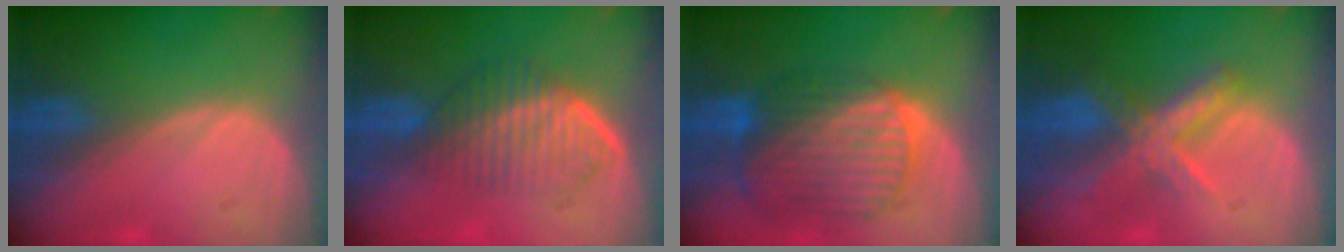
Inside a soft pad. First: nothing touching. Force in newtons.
{"total": 7.1, "press": 6.1, "slide": 3.6}
{"total": 10.3, "press": 8.7, "slide": 5.6}
{"total": 7.2, "press": 6.1, "slide": 3.9}